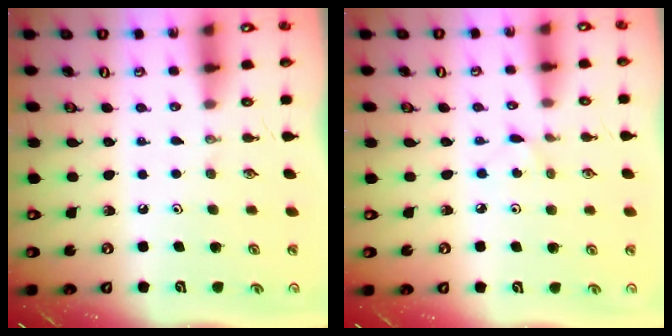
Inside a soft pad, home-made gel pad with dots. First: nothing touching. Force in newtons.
{"total": 2.6, "press": 2.6, "slide": 0.2}